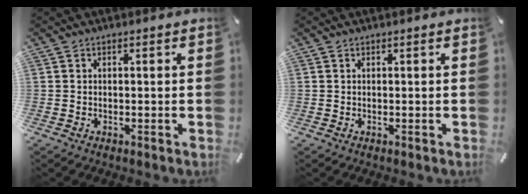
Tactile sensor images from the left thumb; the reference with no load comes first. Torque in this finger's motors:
{"motor_torque": [0.00, 0.00, -0.03, -0.02, 0.00]}